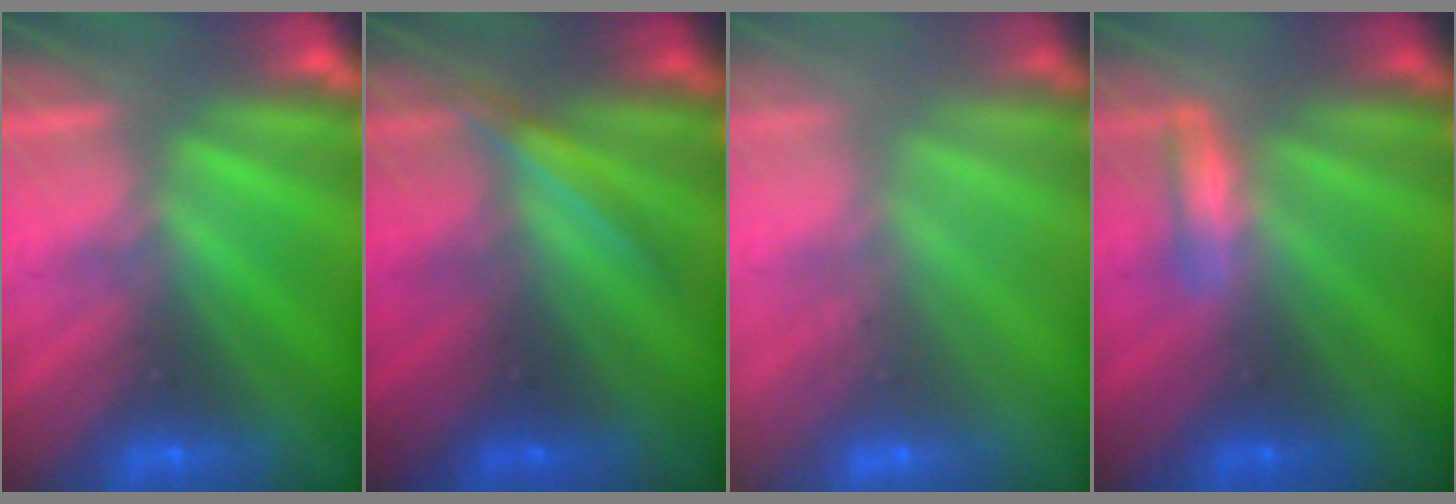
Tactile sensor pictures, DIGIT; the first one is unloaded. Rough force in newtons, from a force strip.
{"total": 2.0}
{"total": 2.5}
{"total": 1.3}